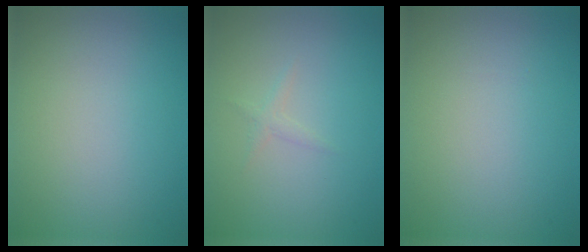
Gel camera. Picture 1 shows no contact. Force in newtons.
{"total": 0.7, "press": 0.7, "slide": 0.0}
{"total": 0.0}